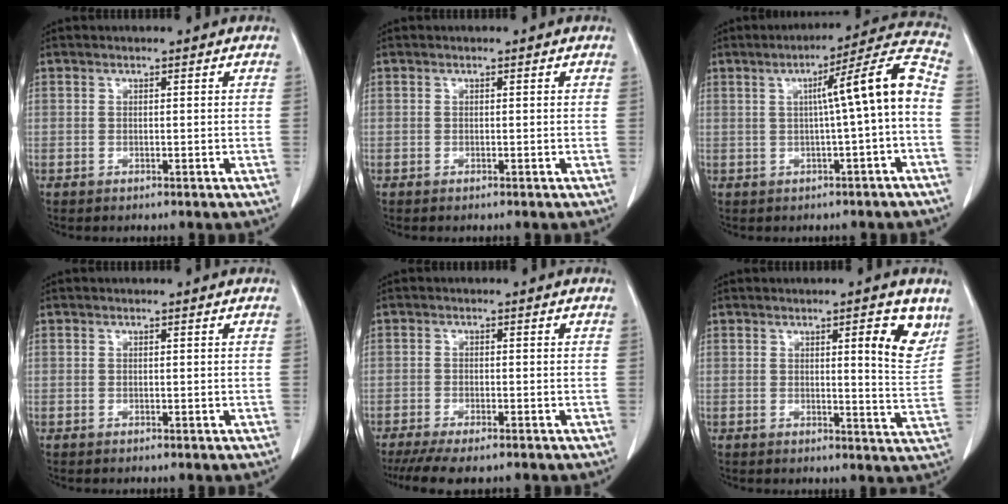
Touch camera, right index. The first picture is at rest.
{"total": 0.0}
{"total": 10.6, "force": [-0.2, -0.2, 10.6], "torque": [-0.149, 0.029, -0.004]}
{"total": 0.0}
{"total": 7.9, "force": [-5.9, 2.3, 4.7], "torque": [-0.074, -0.013, -0.094]}
{"total": 7.2, "force": [3.6, 1.2, 6.1], "torque": [-0.074, -0.014, 0.044]}